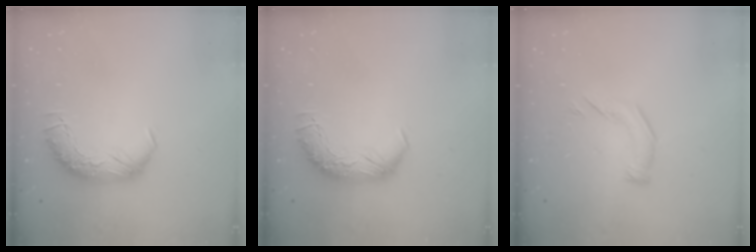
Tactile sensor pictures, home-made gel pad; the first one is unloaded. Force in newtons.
{"total": 0.0}
{"total": 4.1, "press": 4.1, "slide": 0.7}